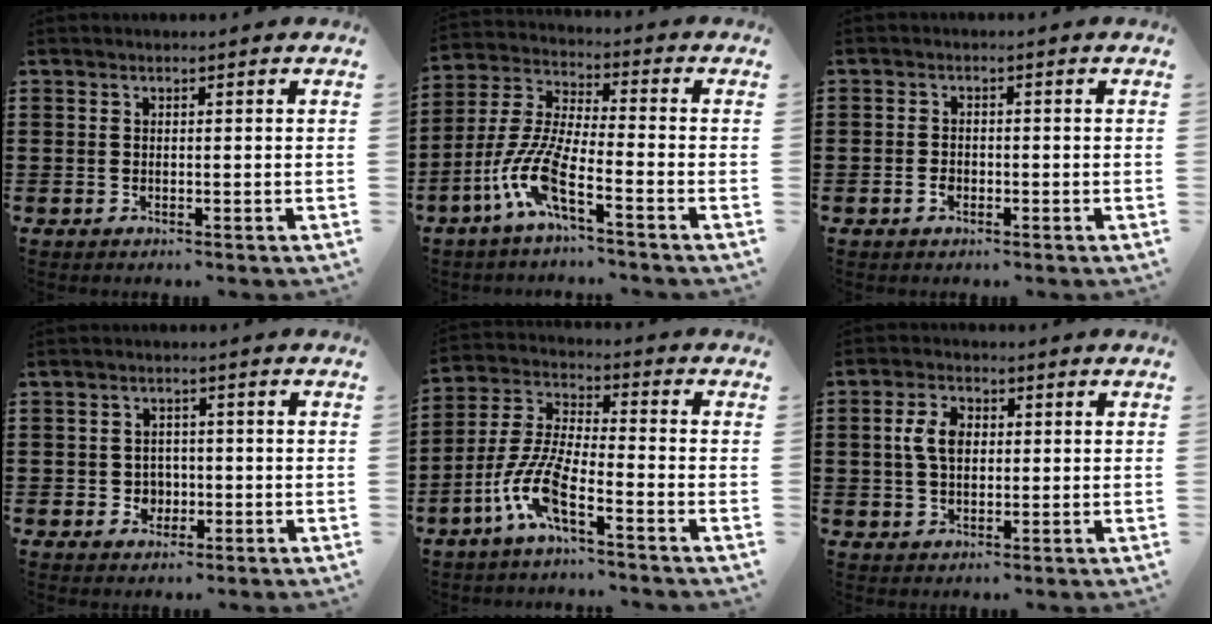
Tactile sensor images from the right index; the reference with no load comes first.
{"total": 9.3, "force": [-4.9, 1.4, 7.7], "torque": [-0.201, -0.023, -0.102]}
{"total": 1.4, "force": [-0.7, 0.8, 1.0], "torque": [-0.021, -0.004, -0.011]}
{"total": 2.6, "force": [-0.6, 2.4, 0.9], "torque": [-0.027, 0.001, -0.015]}
{"total": 9.0, "force": [-5.0, 1.5, 7.3], "torque": [-0.185, -0.019, -0.102]}
{"total": 5.0, "force": [0.6, 3.2, 3.8], "torque": [-0.090, 0.012, 0.006]}